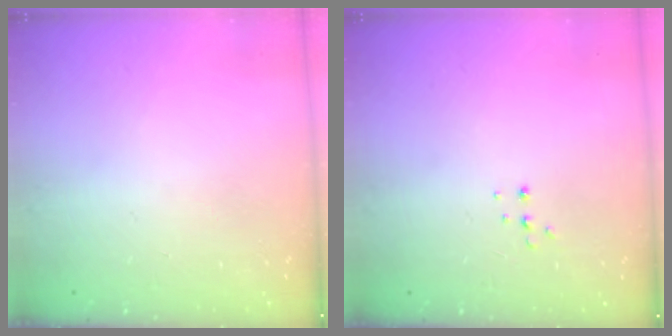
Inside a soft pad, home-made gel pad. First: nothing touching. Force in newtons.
{"total": 5.0, "press": 4.9, "slide": 0.9}